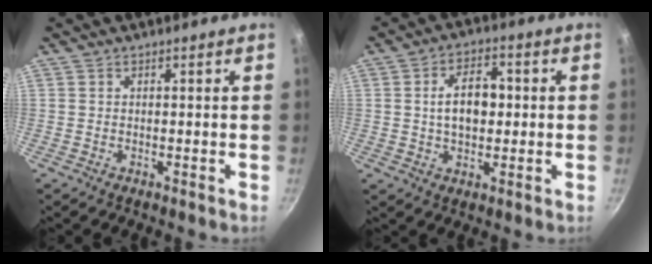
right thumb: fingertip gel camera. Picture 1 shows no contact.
{"total": 8.9, "force": [0.6, 5.4, 7.0], "torque": [-0.094, 0.014, 0.004]}